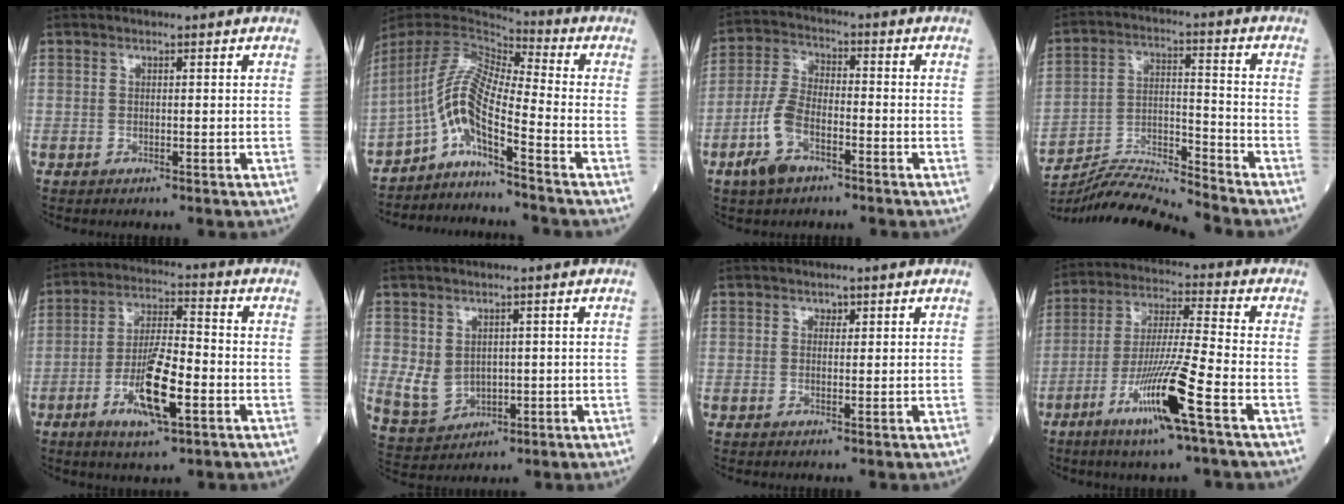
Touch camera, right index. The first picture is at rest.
{"total": 9.8, "force": [-6.1, 0.1, 7.7], "torque": [-0.156, 0.018, -0.114]}
{"total": 7.9, "force": [-4.0, 3.6, 5.8], "torque": [-0.137, 0.000, -0.079]}
{"total": 10.5, "force": [-10.1, -2.6, 0.9], "torque": [-0.023, 0.019, -0.185]}
{"total": 10.4, "force": [-4.0, 2.0, 9.4], "torque": [-0.180, -0.004, -0.068]}
{"total": 5.5, "force": [0.2, 4.6, 2.9], "torque": [-0.065, 0.006, 0.026]}
{"total": 0.8, "force": [0.5, 0.5, 0.2], "torque": [0.000, -0.002, 0.009]}
{"total": 12.5, "force": [-5.9, -0.8, 10.9], "torque": [-0.215, -0.017, -0.111]}